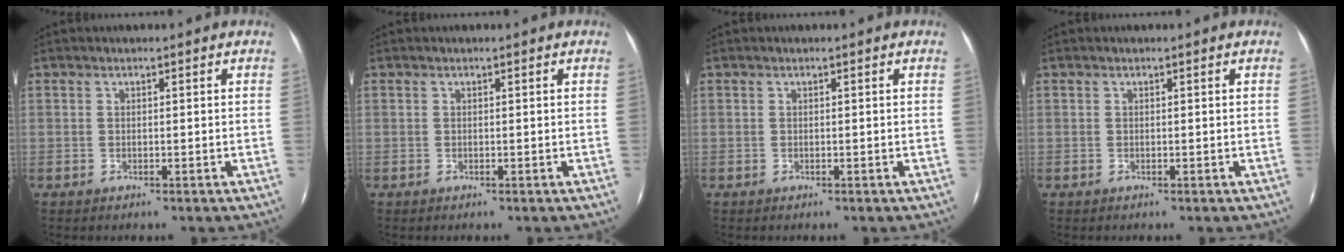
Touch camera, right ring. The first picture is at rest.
{"total": 0.0}
{"total": 0.0}
{"total": 0.0}